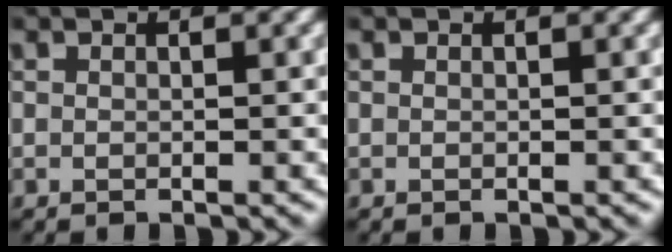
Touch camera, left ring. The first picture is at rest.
{"total": 0.0}